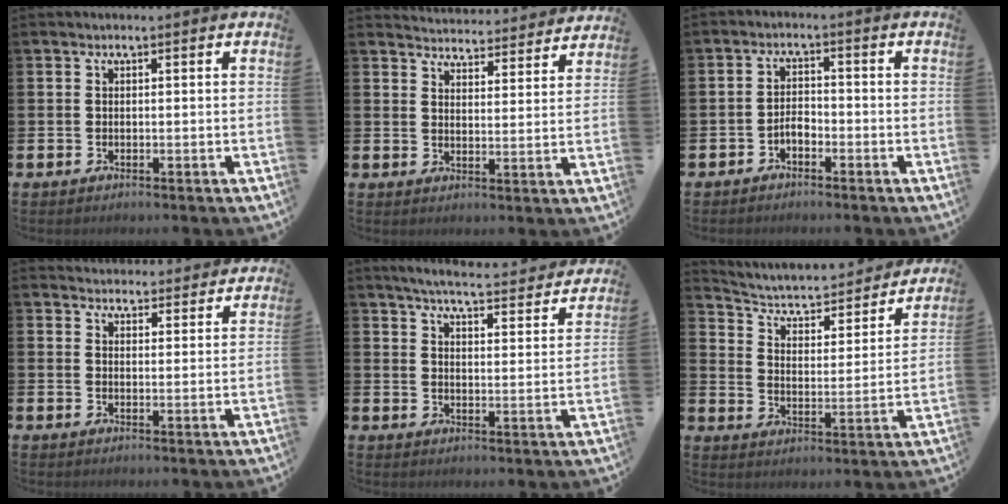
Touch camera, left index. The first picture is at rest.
{"total": 4.5, "force": [4.4, 0.5, -0.3], "torque": [-0.001, -0.042, 0.075]}
{"total": 2.2, "force": [-1.5, 1.0, 1.2], "torque": [-0.023, 0.008, -0.032]}
{"total": 3.9, "force": [3.8, 0.6, -0.2], "torque": [-0.005, -0.025, 0.069]}
{"total": 5.4, "force": [5.2, 0.2, 1.6], "torque": [-0.047, -0.040, 0.087]}
{"total": 4.7, "force": [4.1, 1.6, 1.5], "torque": [-0.060, -0.034, 0.062]}